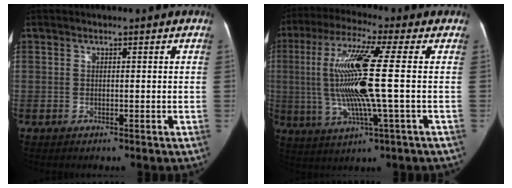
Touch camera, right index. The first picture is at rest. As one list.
[{"total": 14.4, "force": [0.2, -0.1, 14.4], "torque": [-0.298, 0.003, 0.000]}]